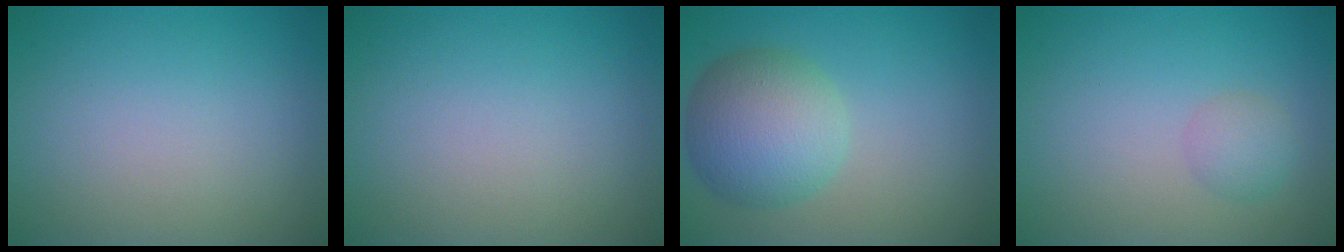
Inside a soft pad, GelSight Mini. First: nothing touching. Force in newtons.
{"total": 0.0}
{"total": 6.6, "press": 6.6, "slide": 0.2}
{"total": 1.6, "press": 1.6, "slide": 0.1}